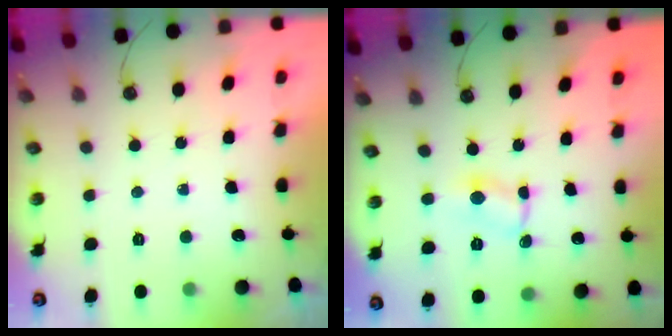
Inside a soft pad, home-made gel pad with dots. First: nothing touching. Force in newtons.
{"total": 1.9, "press": 1.9, "slide": 0.2}